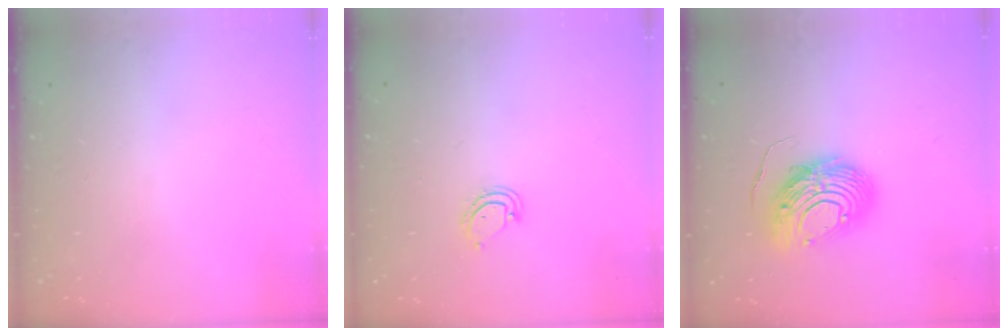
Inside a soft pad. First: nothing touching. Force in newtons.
{"total": 5.2, "press": 5.2, "slide": 0.2}
{"total": 12.0, "press": 11.9, "slide": 1.3}